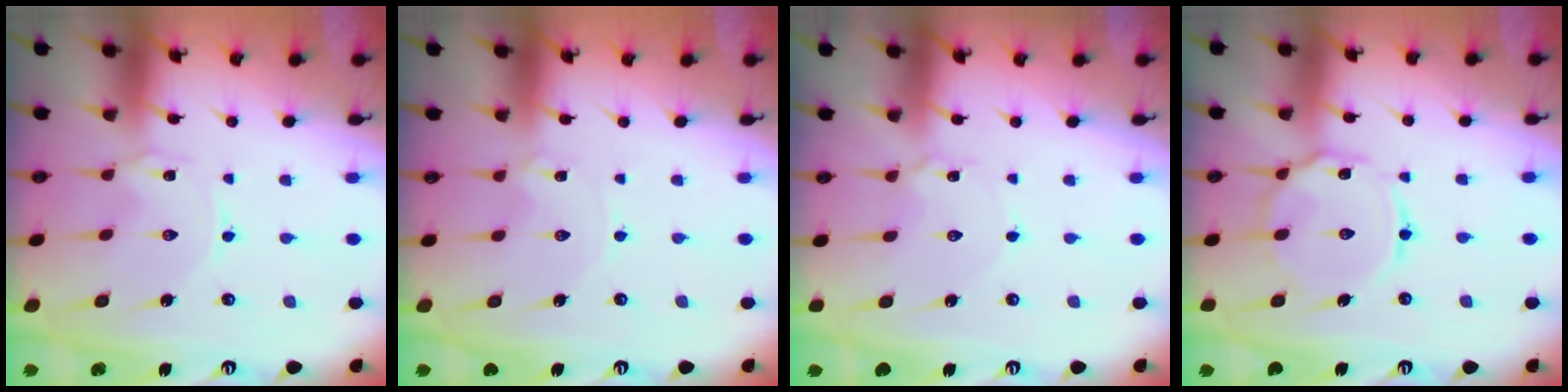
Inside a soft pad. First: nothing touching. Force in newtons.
{"total": 0.7, "press": 0.7, "slide": 0.1}
{"total": 4.3, "press": 4.3, "slide": 0.4}
{"total": 10.6, "press": 10.6, "slide": 0.7}